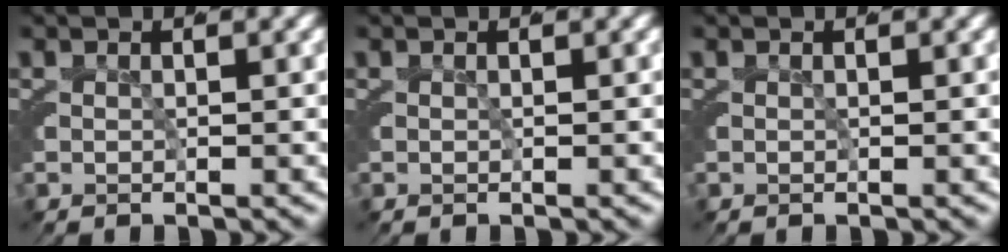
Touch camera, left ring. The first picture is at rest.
{"total": 0.0}
{"total": 0.0}